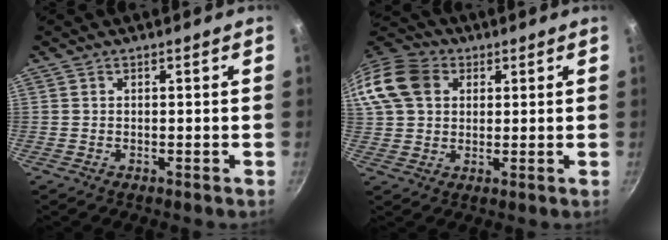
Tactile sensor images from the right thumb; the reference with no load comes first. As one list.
[{"total": 15.5, "force": [4.7, 12.2, 8.4], "torque": [-0.177, 0.023, 0.075]}]